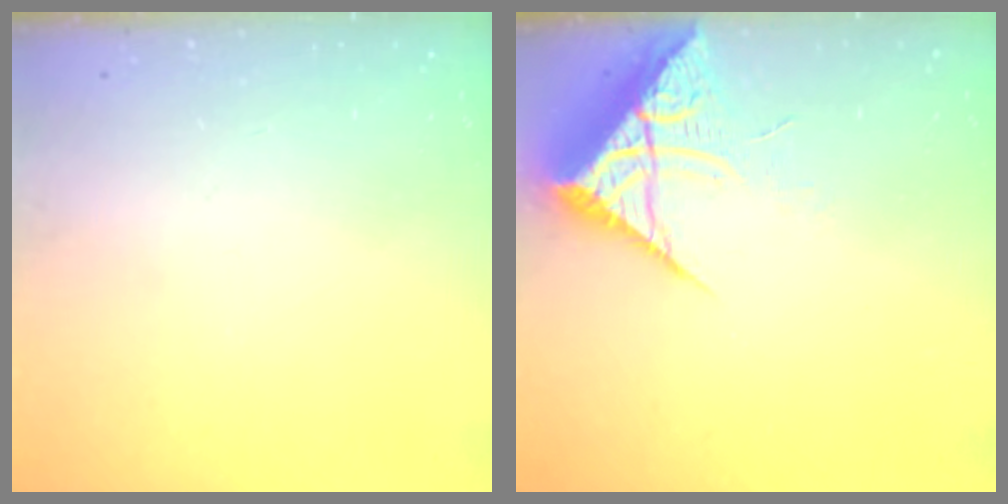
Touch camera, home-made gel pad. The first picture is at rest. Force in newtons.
{"total": 7.7, "press": 7.6, "slide": 0.8}